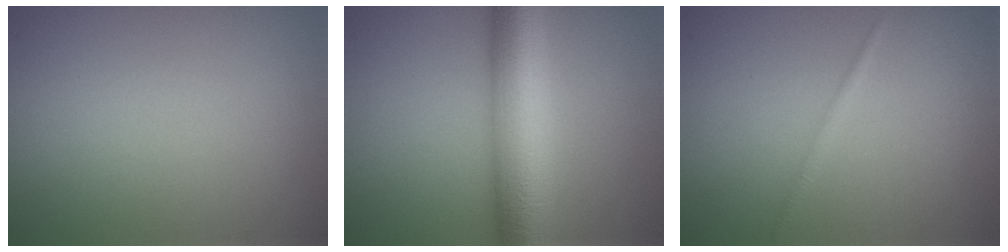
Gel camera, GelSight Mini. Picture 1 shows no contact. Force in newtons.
{"total": 8.2, "press": 8.2, "slide": 0.2}
{"total": 0.8, "press": 0.8, "slide": 0.0}